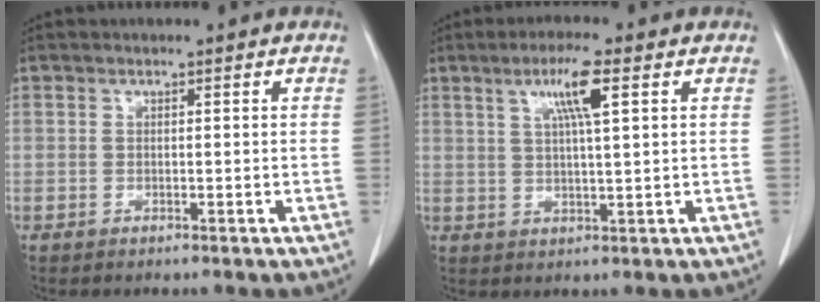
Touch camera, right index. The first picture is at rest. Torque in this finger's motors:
{"motor_torque": [0.83, 0.44, 0.18, 0.06]}